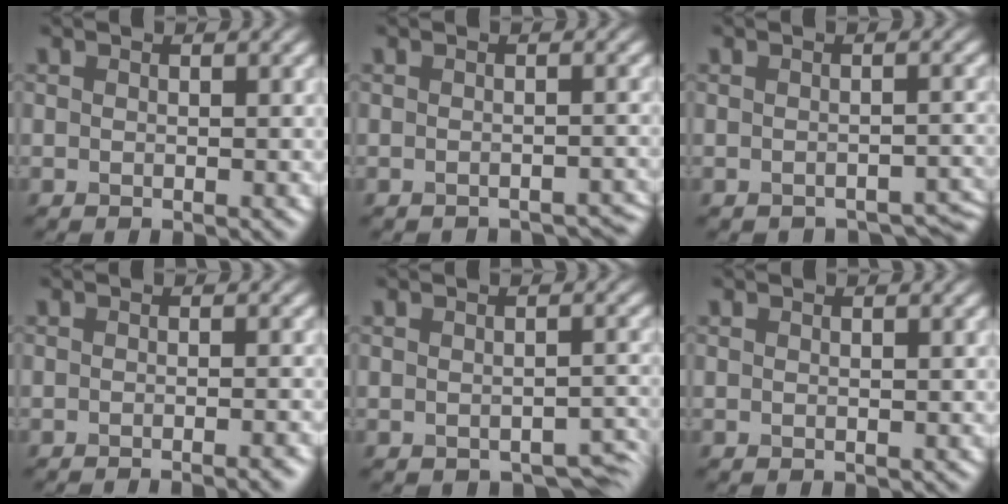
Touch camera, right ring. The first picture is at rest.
{"total": 2.3, "force": [-2.3, 0.3, 0.3], "torque": [0.003, -0.003, -0.022]}
{"total": 2.2, "force": [-2.0, 0.7, 0.7], "torque": [-0.003, -0.005, -0.018]}
{"total": 2.8, "force": [-1.9, 0.6, 1.9], "torque": [-0.012, 0.006, -0.029]}
{"total": 2.2, "force": [-1.4, 1.1, 1.2], "torque": [-0.014, -0.010, -0.014]}
{"total": 0.0}